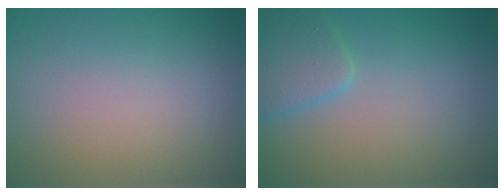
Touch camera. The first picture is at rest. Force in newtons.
{"total": 2.6, "press": 2.6, "slide": 0.2}